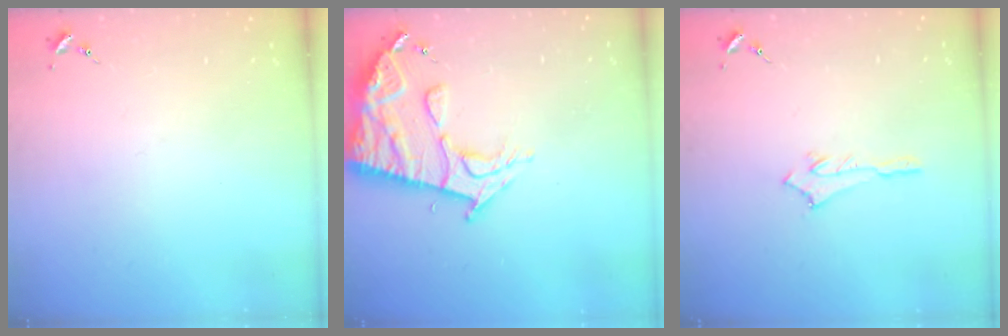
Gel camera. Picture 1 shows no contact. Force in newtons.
{"total": 14.4, "press": 14.3, "slide": 1.2}
{"total": 2.5, "press": 2.5, "slide": 0.2}